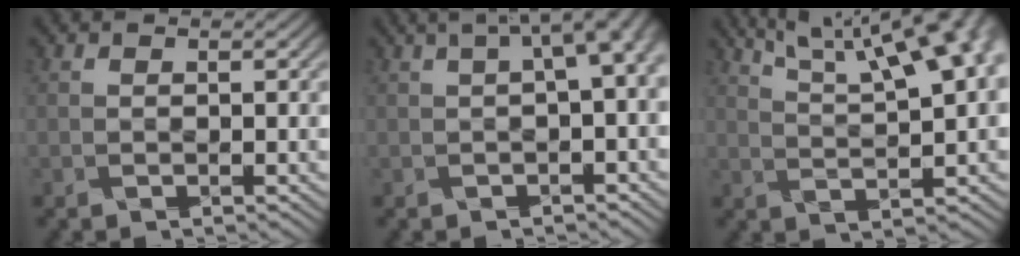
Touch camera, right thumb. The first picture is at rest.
{"total": 5.9, "force": [1.3, 2.0, 5.4], "torque": [-0.061, 0.019, 0.024]}
{"total": 15.6, "force": [8.5, 4.7, 12.2], "torque": [-0.183, 0.042, 0.113]}